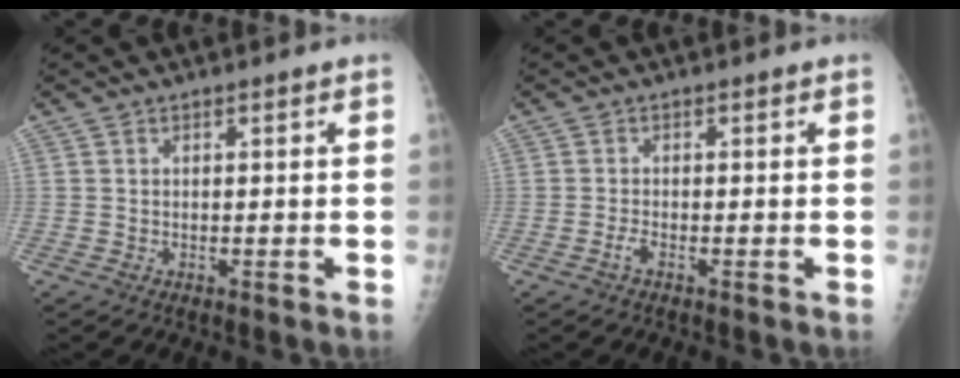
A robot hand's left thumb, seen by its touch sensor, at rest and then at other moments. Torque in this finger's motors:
{"motor_torque": [-0.28, 0.21, 0.06, 0.06, 0.00]}